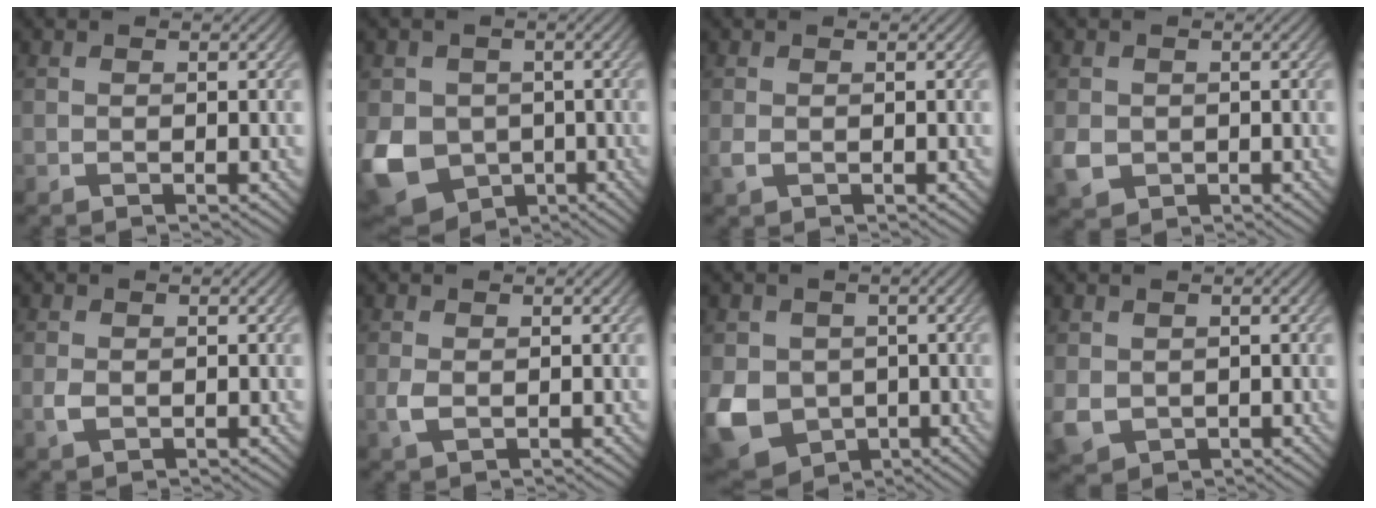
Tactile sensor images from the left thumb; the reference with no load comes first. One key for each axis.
{"total": 10.1, "fx": -2.4, "fy": 8.6, "fz": 4.8, "tx": -0.137, "ty": -0.037, "tz": -0.046}
{"total": 1.1, "fx": -0.2, "fy": 0.7, "fz": 0.8, "tx": -0.026, "ty": -0.005, "tz": -0.004}
{"total": 3.0, "fx": -0.4, "fy": 2.7, "fz": 1.2, "tx": -0.036, "ty": -0.011, "tz": -0.007}
{"total": 1.3, "fx": -0.2, "fy": 0.9, "fz": 1.0, "tx": -0.027, "ty": -0.004, "tz": -0.005}
{"total": 1.5, "fx": -0.1, "fy": 0.9, "fz": 1.3, "tx": -0.035, "ty": -0.003, "tz": -0.002}
{"total": 9.3, "fx": -1.7, "fy": 7.9, "fz": 4.6, "tx": -0.132, "ty": -0.031, "tz": -0.033}
{"total": 3.2, "fx": 0.1, "fy": 2.8, "fz": 1.5, "tx": -0.052, "ty": -0.013, "tz": 0.004}